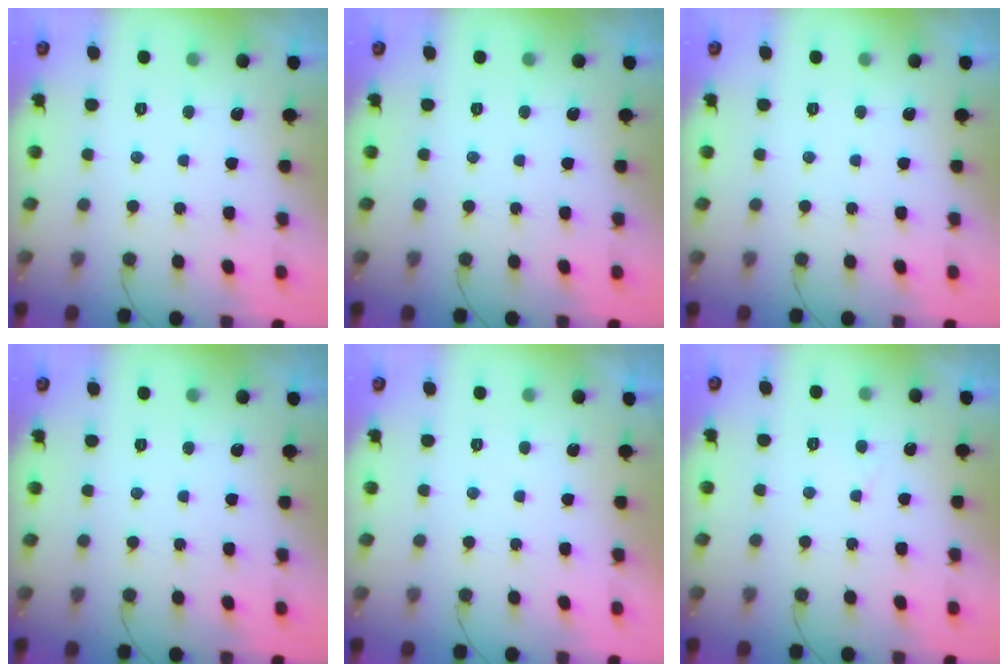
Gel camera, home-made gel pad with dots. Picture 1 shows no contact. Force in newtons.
{"total": 0.0}
{"total": 0.0}
{"total": 0.0}
{"total": 2.3, "press": 2.3, "slide": 0.3}
{"total": 1.7, "press": 1.7, "slide": 0.2}